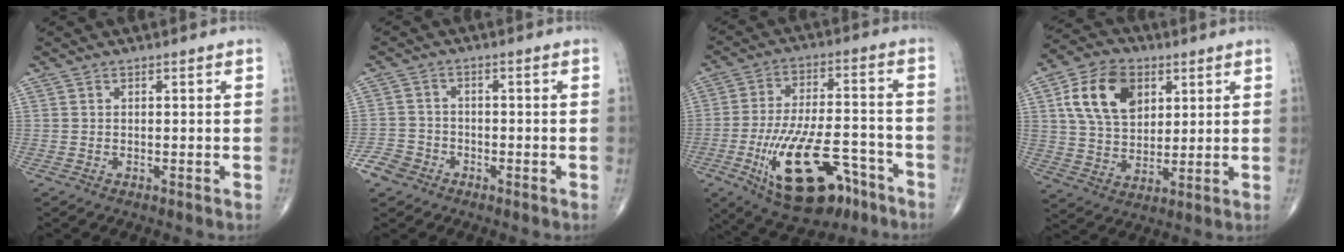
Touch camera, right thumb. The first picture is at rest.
{"total": 4.5, "force": [-3.0, 3.2, 0.8], "torque": [-0.003, 0.016, -0.060]}
{"total": 19.7, "force": [-9.5, 8.9, 14.8], "torque": [-0.244, 0.044, -0.143]}
{"total": 14.3, "force": [5.1, 9.7, 9.2], "torque": [-0.141, -0.008, 0.092]}